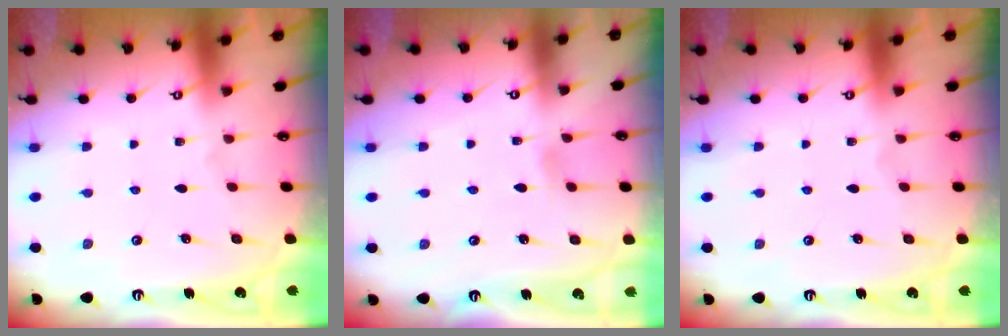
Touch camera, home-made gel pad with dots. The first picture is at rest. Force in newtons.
{"total": 3.9, "press": 3.9, "slide": 0.5}
{"total": 0.0}